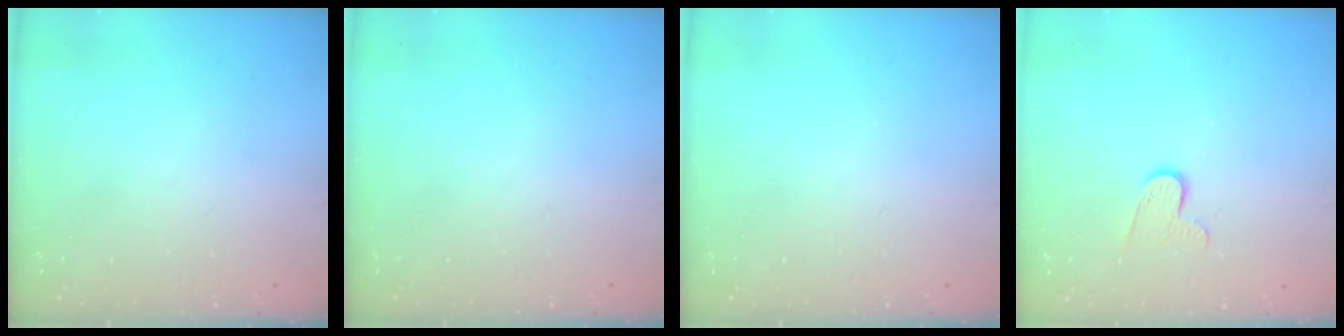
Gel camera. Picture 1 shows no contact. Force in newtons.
{"total": 0.0}
{"total": 0.0}
{"total": 7.6, "press": 7.6, "slide": 0.7}